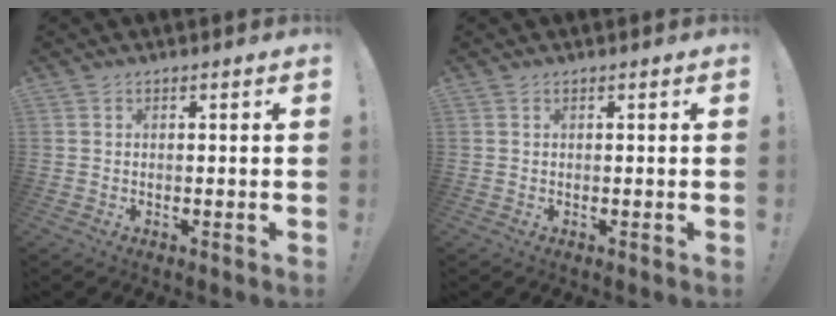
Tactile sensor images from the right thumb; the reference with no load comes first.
{"total": 0.0}